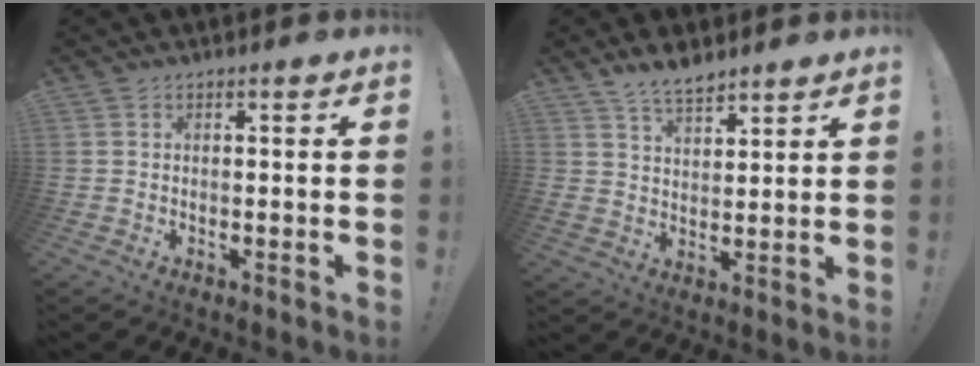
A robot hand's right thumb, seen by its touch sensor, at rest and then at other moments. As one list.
[{"total": 7.3, "force": [5.9, 3.3, 2.9], "torque": [-0.055, -0.029, 0.112]}]